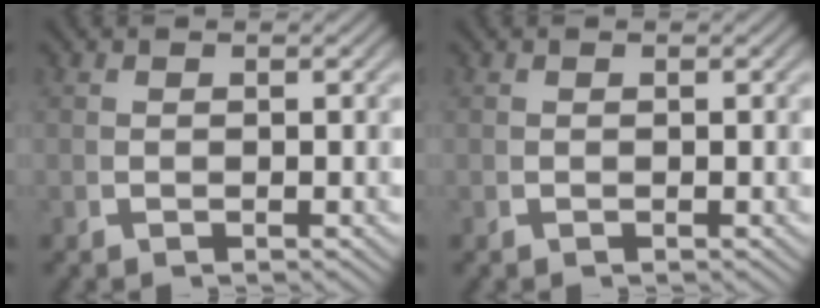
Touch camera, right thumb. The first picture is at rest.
{"total": 0.0}